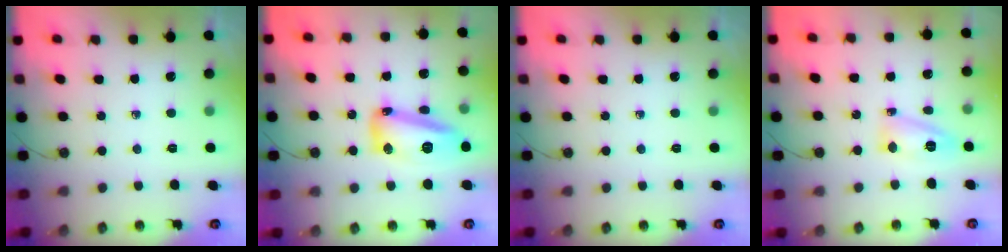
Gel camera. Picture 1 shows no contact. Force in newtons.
{"total": 14.2, "press": 14.1, "slide": 1.5}
{"total": 0.0}
{"total": 10.2, "press": 10.2, "slide": 0.7}